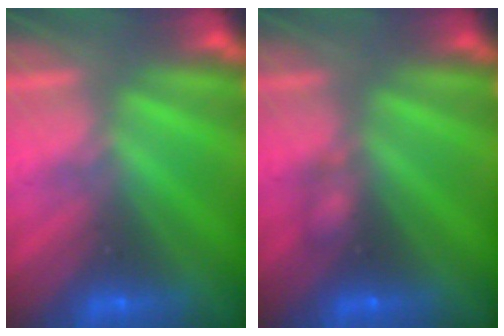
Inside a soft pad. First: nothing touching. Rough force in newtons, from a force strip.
{"total": 2.2}